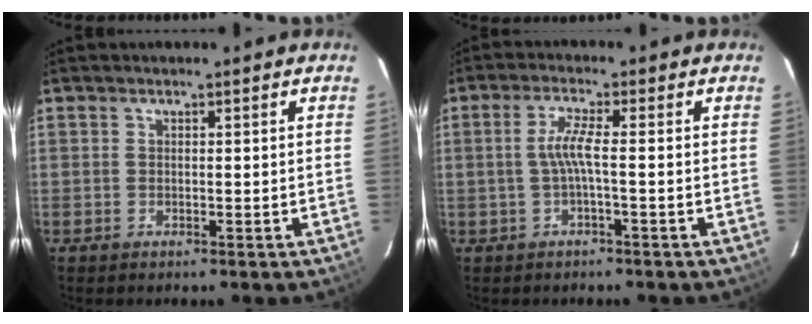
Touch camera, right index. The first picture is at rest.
{"total": 3.5, "force": [-0.9, -0.4, 3.3], "torque": [-0.071, 0.001, -0.014]}